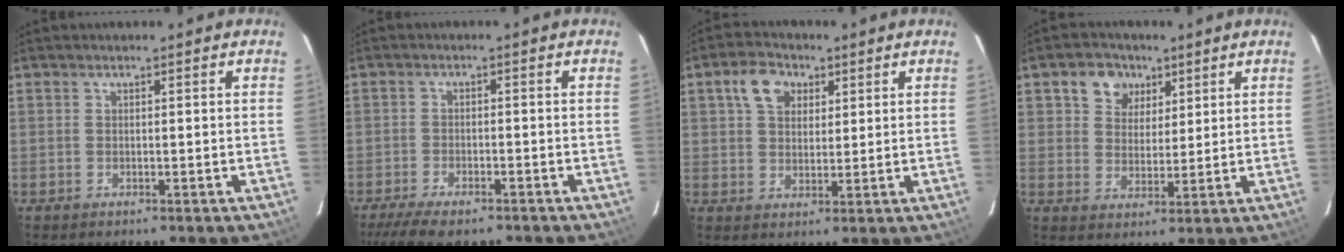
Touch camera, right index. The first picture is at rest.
{"total": 9.0, "force": [-7.2, 2.8, 4.7], "torque": [-0.116, -0.024, -0.121]}
{"total": 6.8, "force": [2.9, 4.9, 3.8], "torque": [-0.066, 0.026, 0.053]}
{"total": 7.0, "force": [3.5, 5.6, 2.4], "torque": [-0.046, 0.020, 0.061]}